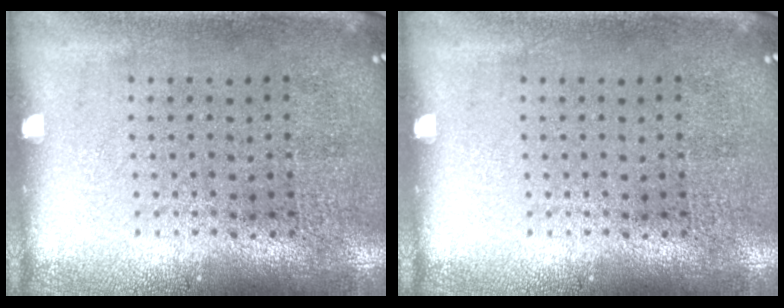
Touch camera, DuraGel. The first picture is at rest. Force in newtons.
{"total": 0.0}